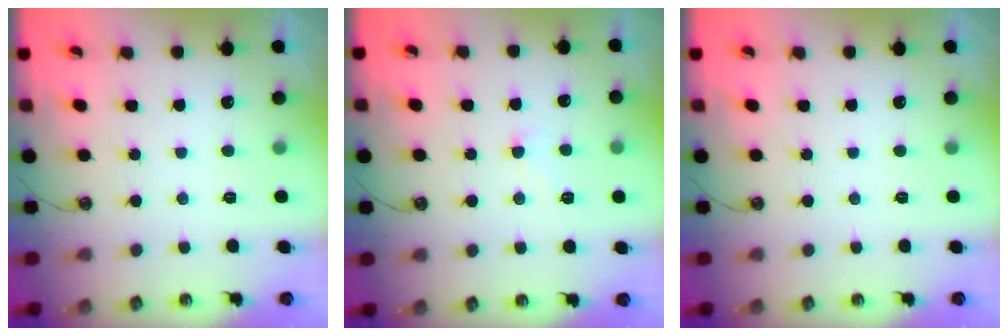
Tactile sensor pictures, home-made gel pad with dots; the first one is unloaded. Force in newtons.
{"total": 1.4, "press": 1.3, "slide": 0.6}
{"total": 0.0}